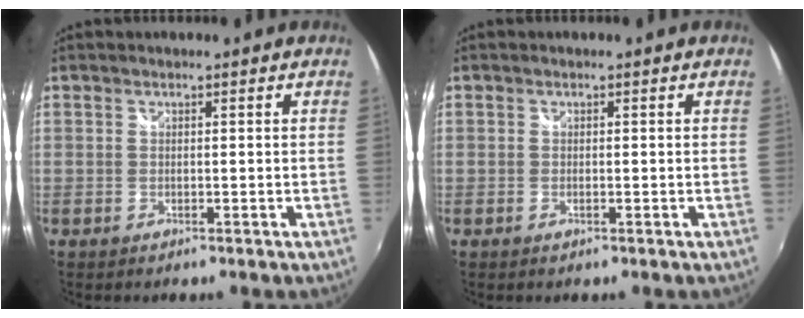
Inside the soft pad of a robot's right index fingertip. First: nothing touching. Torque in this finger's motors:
{"motor_torque": [-0.07, -0.03, 0.00, 0.01]}